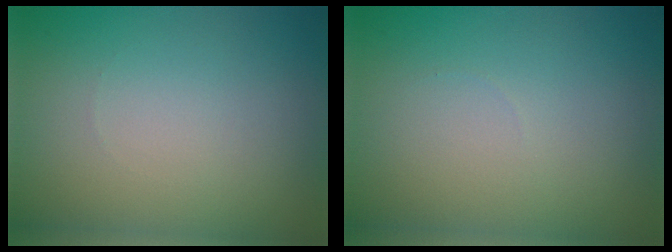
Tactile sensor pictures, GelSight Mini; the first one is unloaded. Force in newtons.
{"total": 0.0}